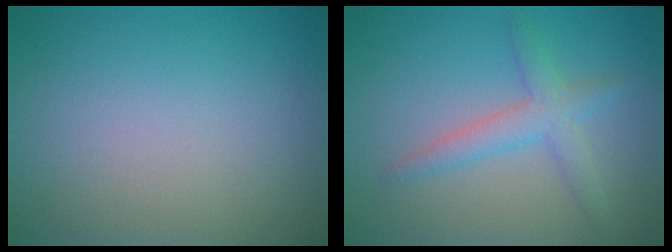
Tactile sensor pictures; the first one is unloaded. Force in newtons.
{"total": 2.9, "press": 2.9, "slide": 0.1}